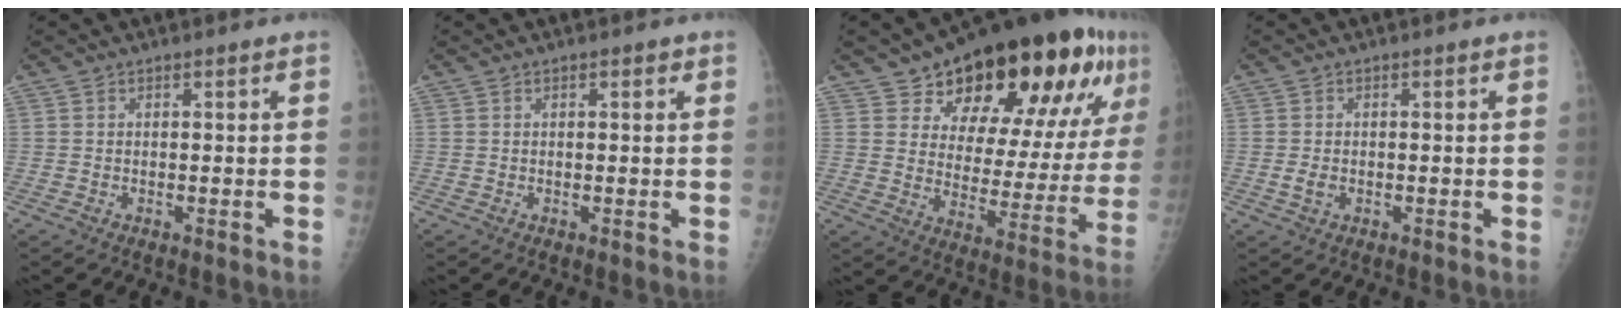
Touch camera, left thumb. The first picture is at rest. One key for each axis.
{"total": 1.1, "fx": 0.5, "fy": 0.6, "fz": 0.7, "tx": -0.003, "ty": 0.001, "tz": 0.004}
{"total": 26.2, "fx": 14.5, "fy": 11.2, "fz": 18.8, "tx": -0.237, "ty": -0.033, "tz": 0.216}
{"total": 2.1, "fx": -0.4, "fy": 1.5, "fz": 1.4, "tx": -0.023, "ty": 0.002, "tz": -0.005}